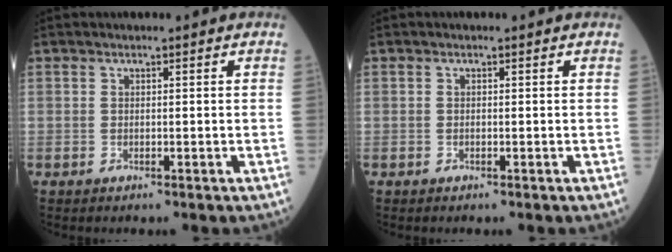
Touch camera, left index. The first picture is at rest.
{"total": 0.0}